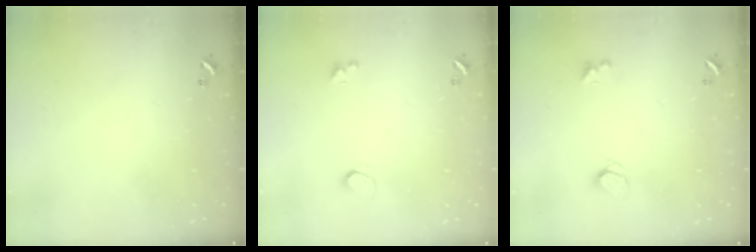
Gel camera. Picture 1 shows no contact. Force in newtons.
{"total": 0.6, "press": 0.5, "slide": 0.4}
{"total": 0.9, "press": 0.8, "slide": 0.3}